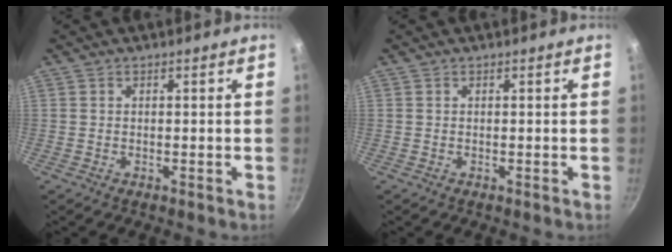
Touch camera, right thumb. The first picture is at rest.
{"total": 0.0}